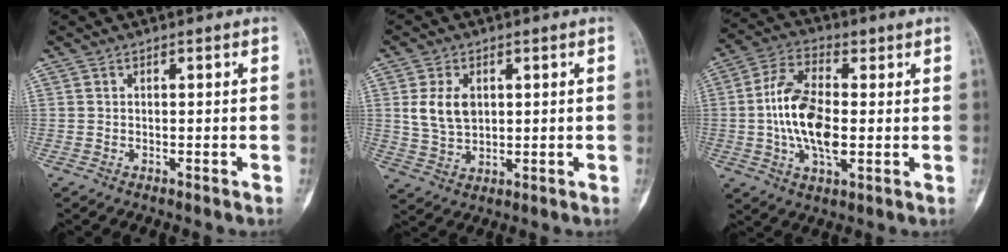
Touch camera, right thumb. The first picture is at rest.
{"total": 7.2, "force": [1.6, 5.0, 4.9], "torque": [-0.079, -0.006, 0.040]}
{"total": 12.8, "force": [0.0, 6.7, 10.9], "torque": [-0.210, 0.005, -0.003]}